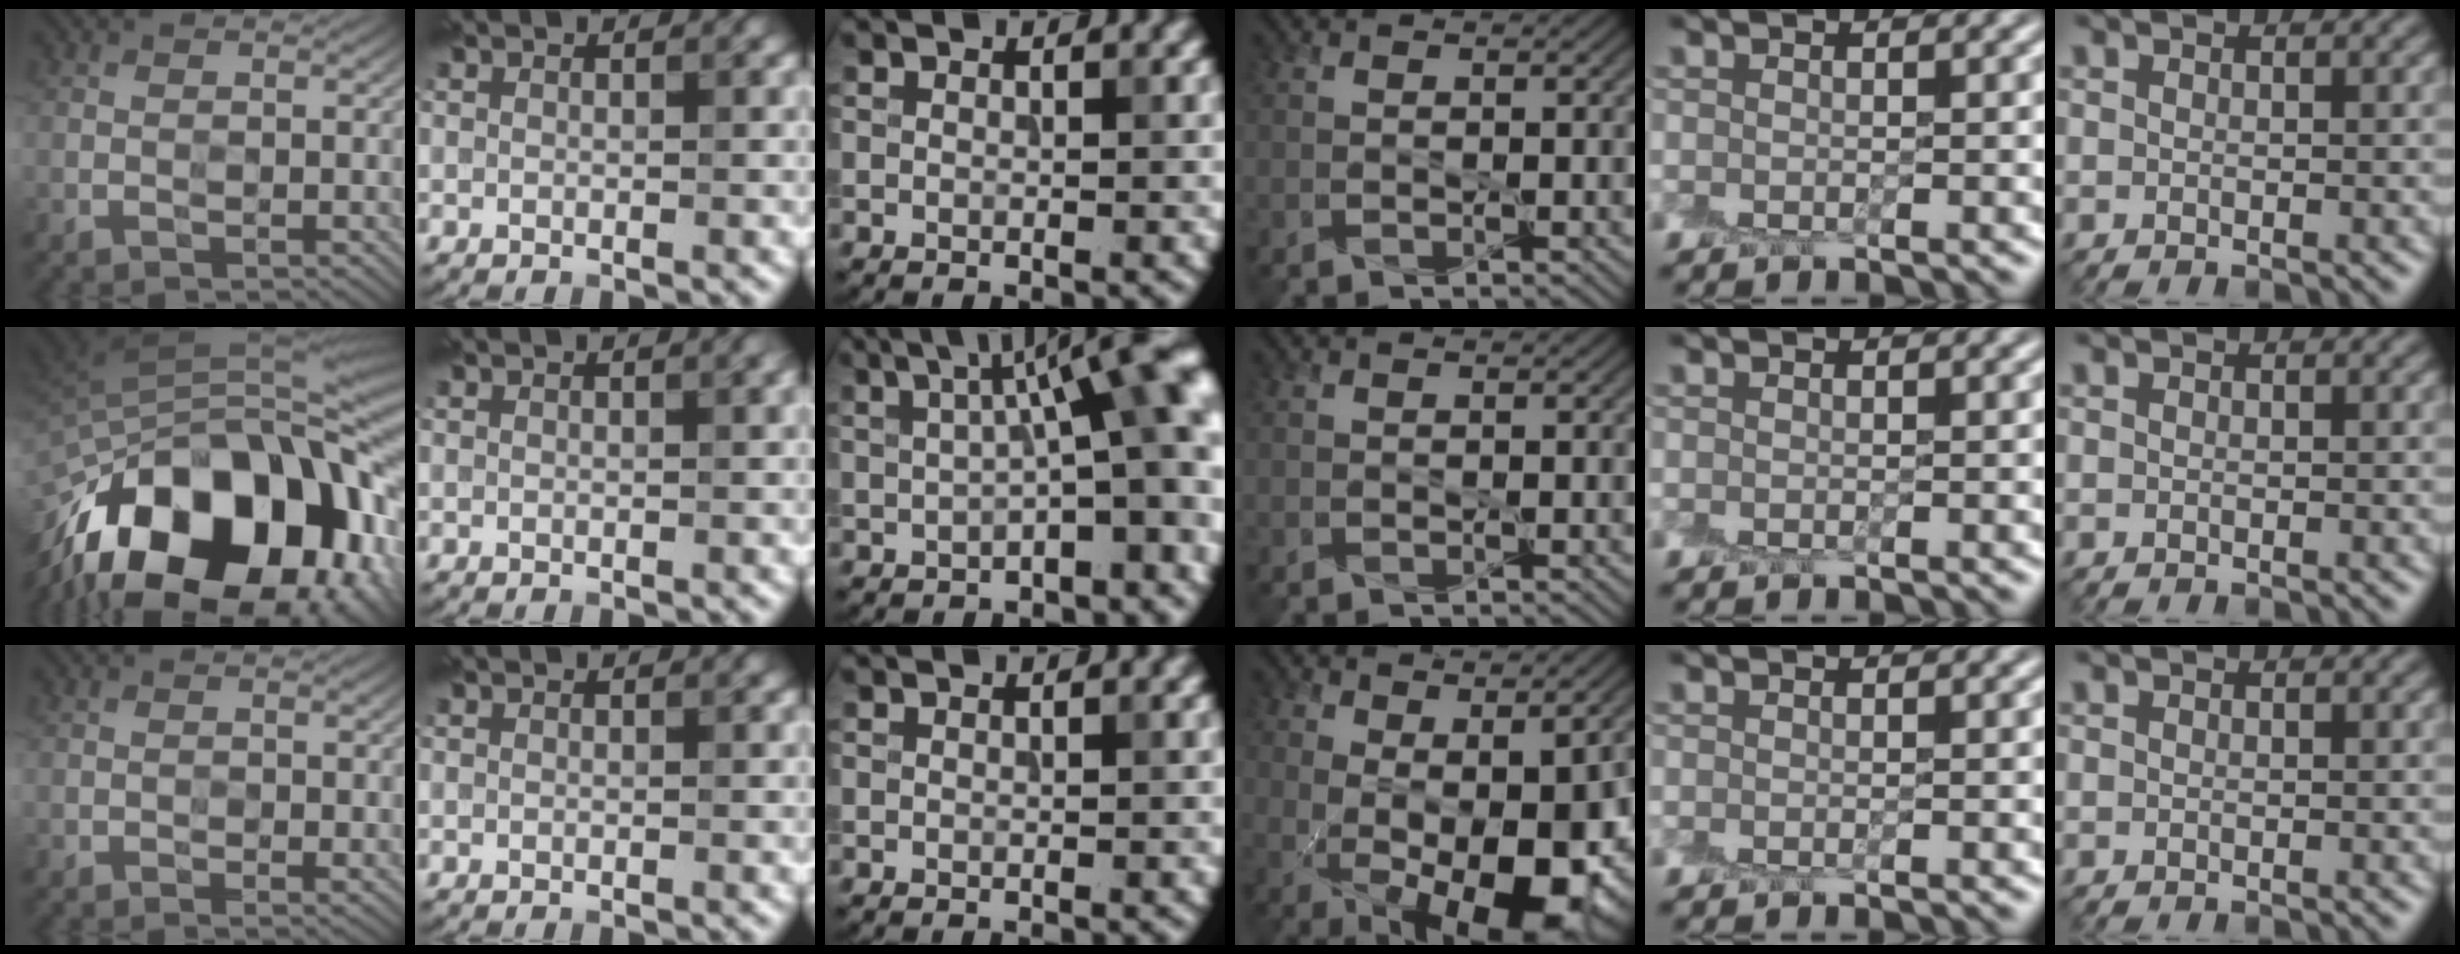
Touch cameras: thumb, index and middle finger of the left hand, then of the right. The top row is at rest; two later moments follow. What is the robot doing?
{"motion": "peel", "object": "cling film"}